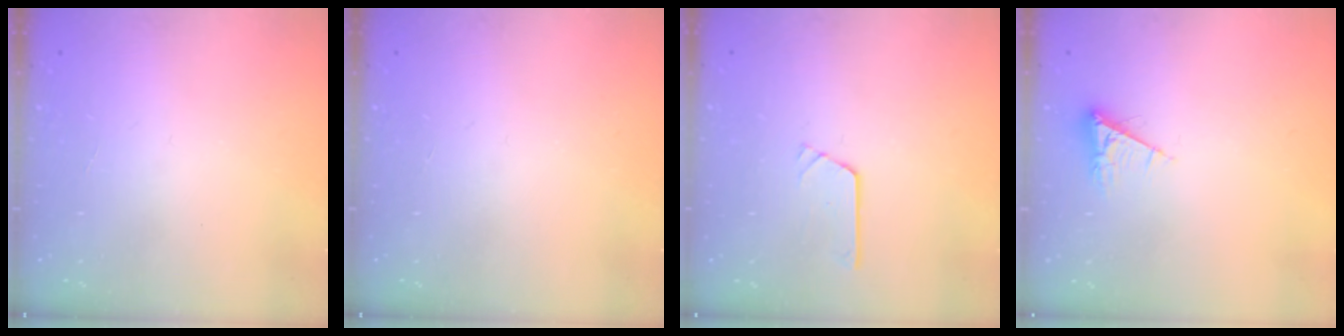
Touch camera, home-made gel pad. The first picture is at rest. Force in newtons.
{"total": 0.0}
{"total": 2.6, "press": 2.6, "slide": 0.2}
{"total": 4.5, "press": 4.4, "slide": 0.6}